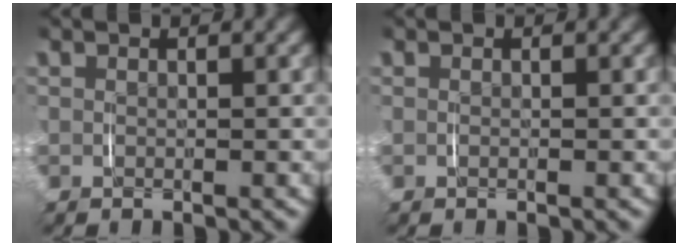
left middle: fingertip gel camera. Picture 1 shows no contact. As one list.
[{"total": 0.0}]